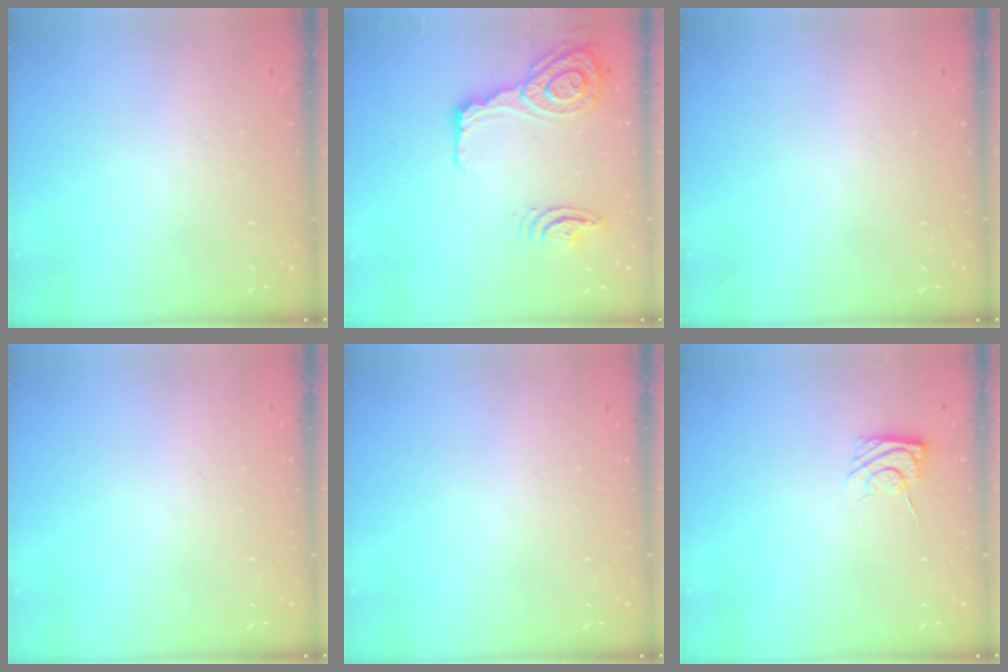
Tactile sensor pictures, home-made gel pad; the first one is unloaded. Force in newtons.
{"total": 17.9, "press": 17.6, "slide": 3.7}
{"total": 0.0}
{"total": 0.0}
{"total": 0.0}
{"total": 6.1, "press": 5.9, "slide": 1.6}